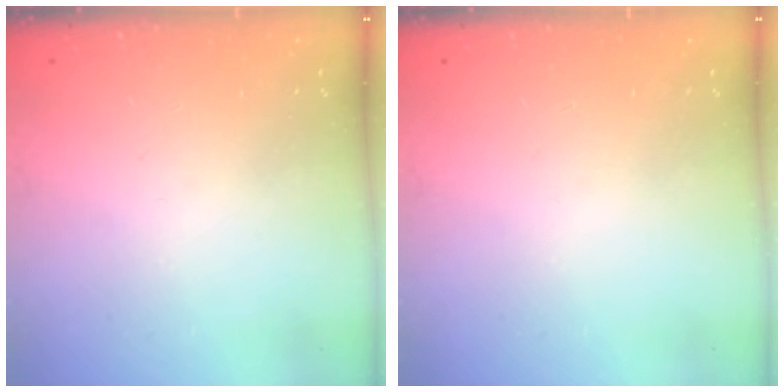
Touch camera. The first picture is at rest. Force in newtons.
{"total": 0.0}